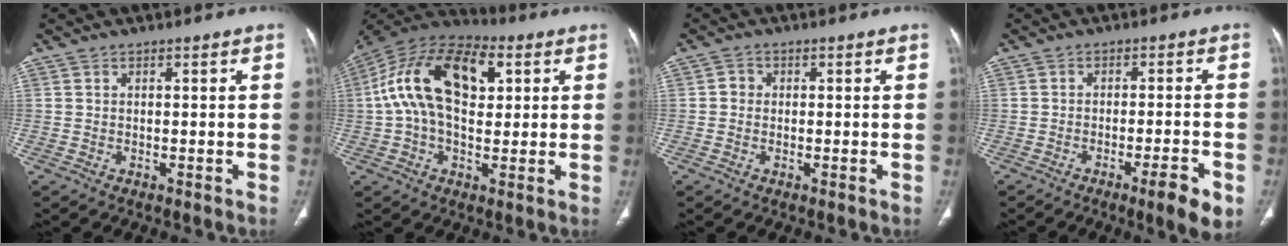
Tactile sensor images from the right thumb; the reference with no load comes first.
{"total": 18.9, "force": [4.2, 10.8, 15.0], "torque": [-0.261, 0.030, 0.061]}
{"total": 1.5, "force": [-0.1, 1.4, 0.6], "torque": [-0.001, 0.005, -0.007]}
{"total": 6.6, "force": [-3.3, 0.8, 5.7], "torque": [-0.081, 0.006, -0.045]}